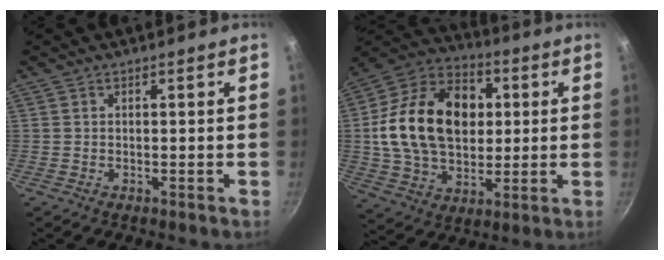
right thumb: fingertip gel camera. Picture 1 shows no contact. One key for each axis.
{"total": 23.6, "fx": 2.8, "fy": 16.8, "fz": 16.4, "tx": -0.255, "ty": 0.018, "tz": 0.043}